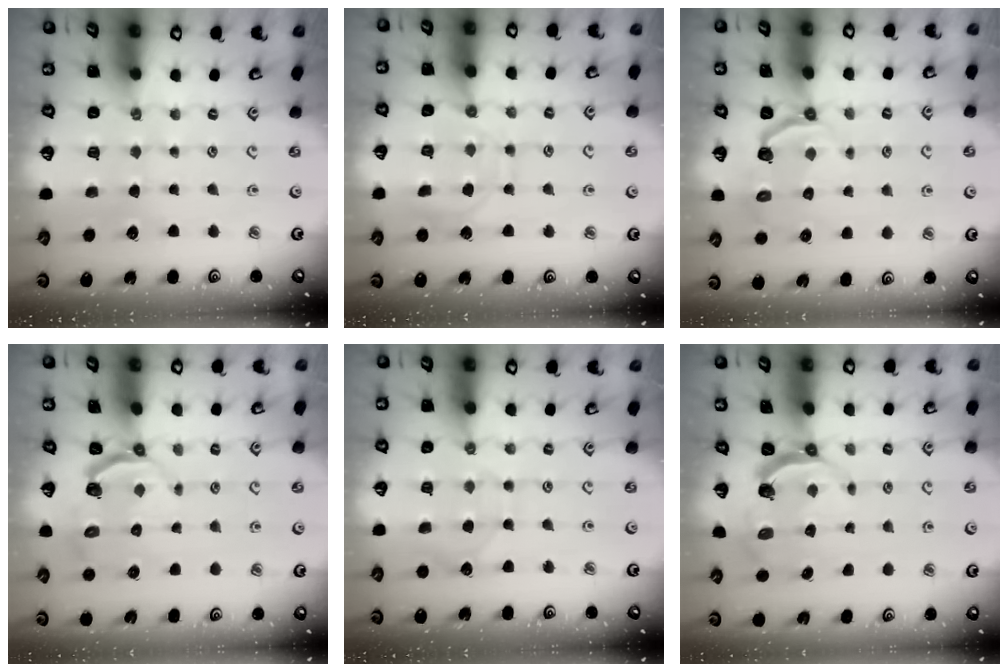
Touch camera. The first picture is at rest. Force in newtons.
{"total": 11.0, "press": 11.0, "slide": 0.8}
{"total": 3.3, "press": 1.9, "slide": 2.7}
{"total": 4.4, "press": 3.5, "slide": 2.6}
{"total": 5.1, "press": 5.1, "slide": 0.5}
{"total": 4.4, "press": 3.3, "slide": 2.9}